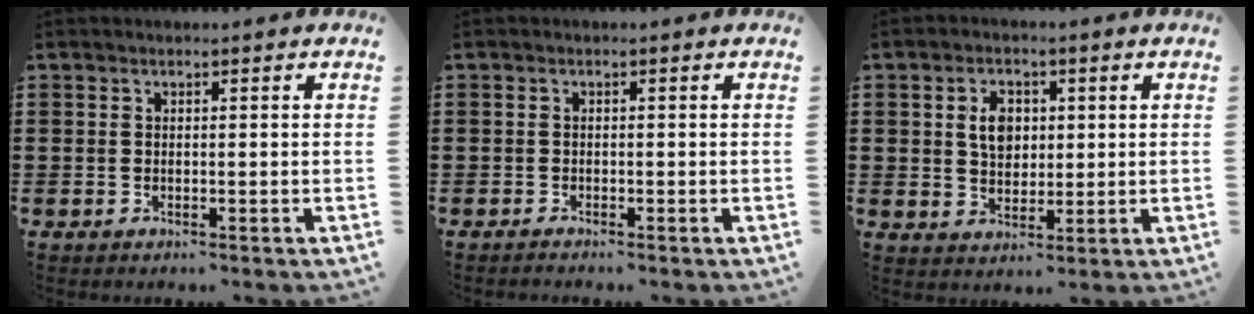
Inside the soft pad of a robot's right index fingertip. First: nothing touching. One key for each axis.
{"total": 0.7, "fx": -0.7, "fy": -0.2, "fz": 0.0, "tx": -0.003, "ty": -0.003, "tz": -0.013}
{"total": 4.8, "fx": 0.9, "fy": 3.4, "fz": 3.3, "tx": -0.066, "ty": 0.011, "tz": 0.012}